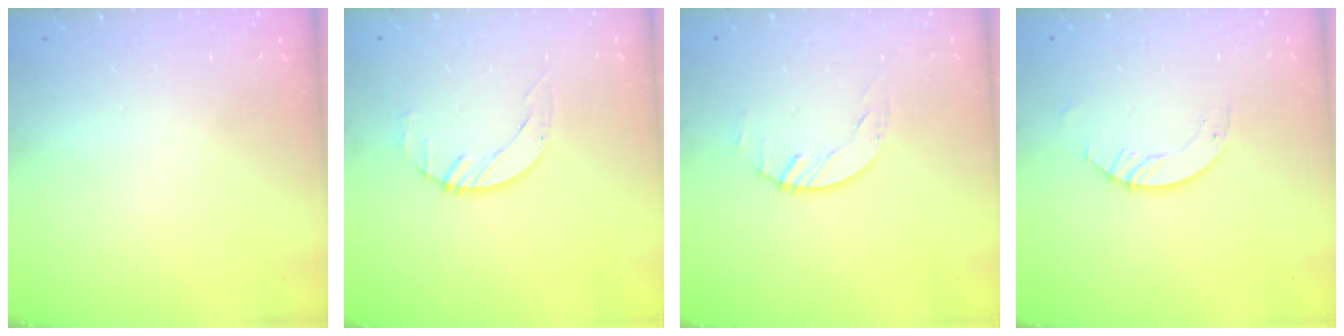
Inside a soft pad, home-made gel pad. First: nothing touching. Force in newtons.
{"total": 1.4, "press": 1.4, "slide": 0.2}
{"total": 1.7, "press": 1.7, "slide": 0.1}
{"total": 3.5, "press": 3.5, "slide": 0.3}